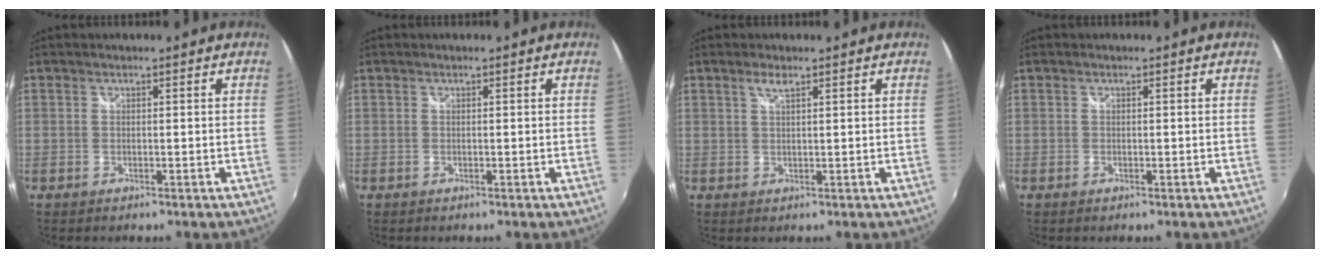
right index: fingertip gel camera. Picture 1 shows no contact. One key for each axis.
{"total": 0.0}
{"total": 1.7, "fx": 1.1, "fy": 0.3, "fz": 1.3, "tx": -0.024, "ty": 0.003, "tz": 0.018}
{"total": 0.0}